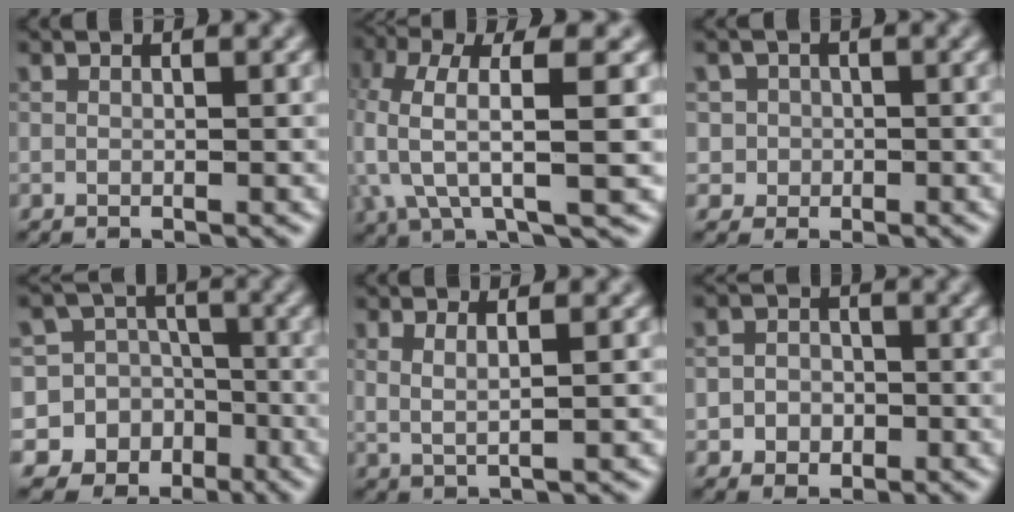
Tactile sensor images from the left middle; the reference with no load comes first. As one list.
[{"total": 7.9, "force": [0.6, 2.5, 7.5], "torque": [-0.160, -0.003, 0.009]}, {"total": 2.8, "force": [0.1, 2.8, 0.4], "torque": [0.011, 0.010, 0.000]}, {"total": 13.0, "force": [-5.7, 11.5, 2.3], "torque": [-0.062, -0.007, -0.093]}, {"total": 2.4, "force": [0.9, 0.9, 2.0], "torque": [-0.031, -0.007, 0.014]}, {"total": 2.9, "force": [-0.6, 2.5, 1.3], "torque": [-0.007, -0.005, -0.023]}]